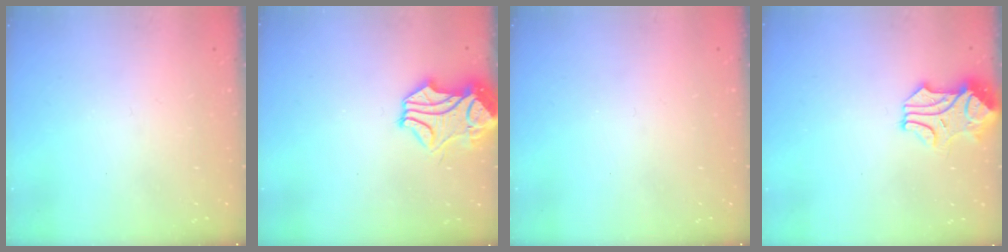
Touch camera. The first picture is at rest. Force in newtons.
{"total": 1.9, "press": 1.2, "slide": 1.5}
{"total": 0.0}
{"total": 1.2, "press": 0.7, "slide": 1.0}